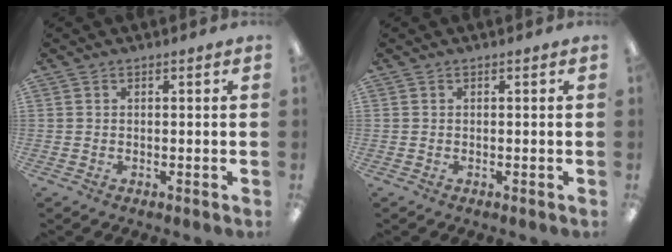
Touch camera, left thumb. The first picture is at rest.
{"total": 0.0}